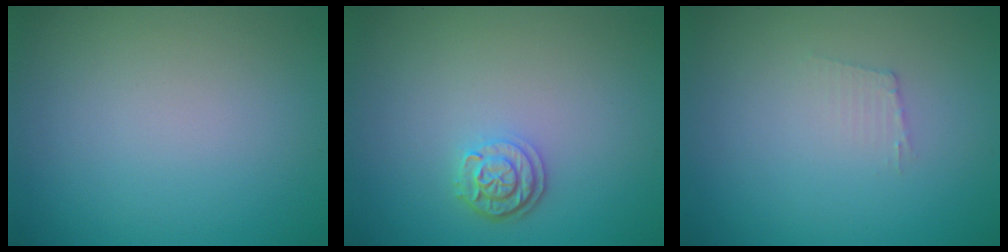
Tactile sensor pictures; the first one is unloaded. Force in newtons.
{"total": 2.4, "press": 2.1, "slide": 1.2}
{"total": 1.1, "press": 1.0, "slide": 0.2}